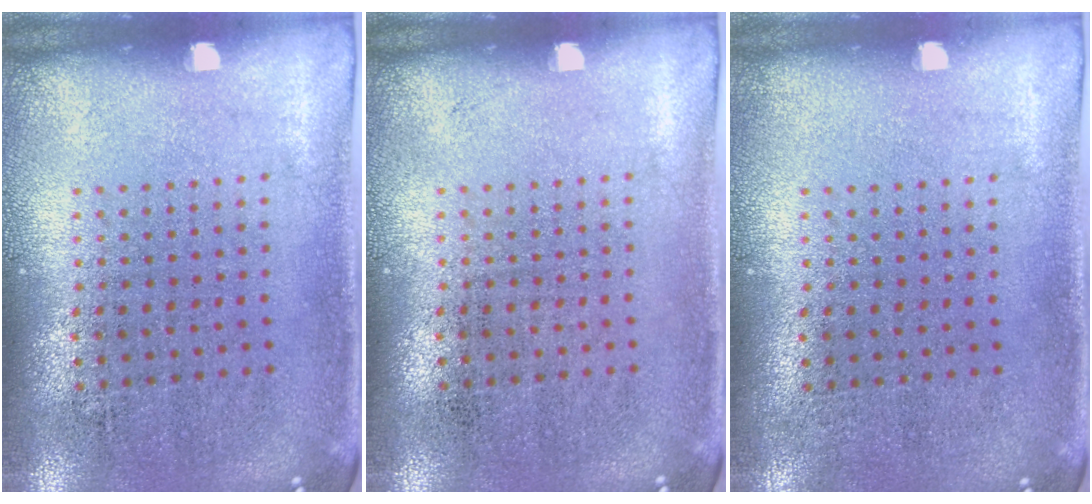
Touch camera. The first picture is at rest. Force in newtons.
{"total": 0.0}
{"total": 0.0}